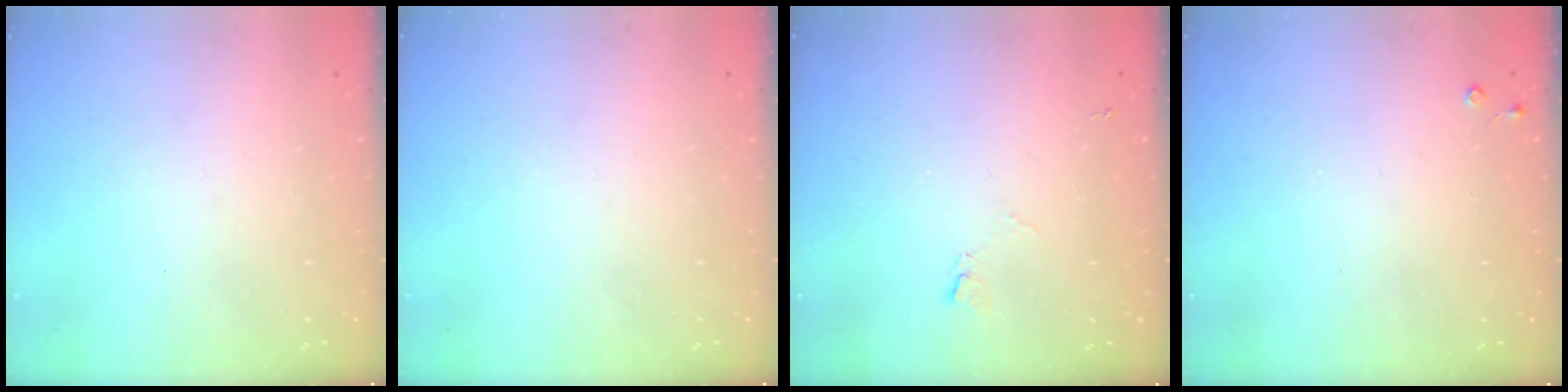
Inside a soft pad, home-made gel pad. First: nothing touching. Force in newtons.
{"total": 0.0}
{"total": 4.2, "press": 4.1, "slide": 0.7}
{"total": 2.7, "press": 2.7, "slide": 0.4}